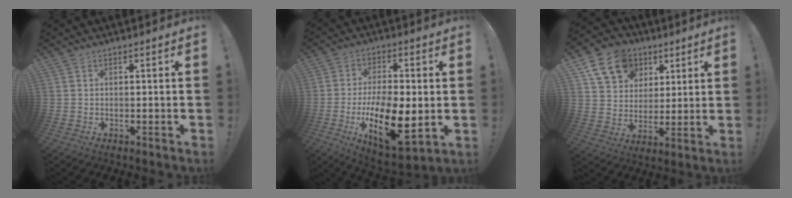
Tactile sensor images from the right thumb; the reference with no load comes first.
{"total": 18.5, "force": [-4.1, 9.0, 15.7], "torque": [-0.271, 0.007, -0.057]}
{"total": 14.6, "force": [7.4, 11.2, 5.9], "torque": [-0.093, -0.031, 0.145]}